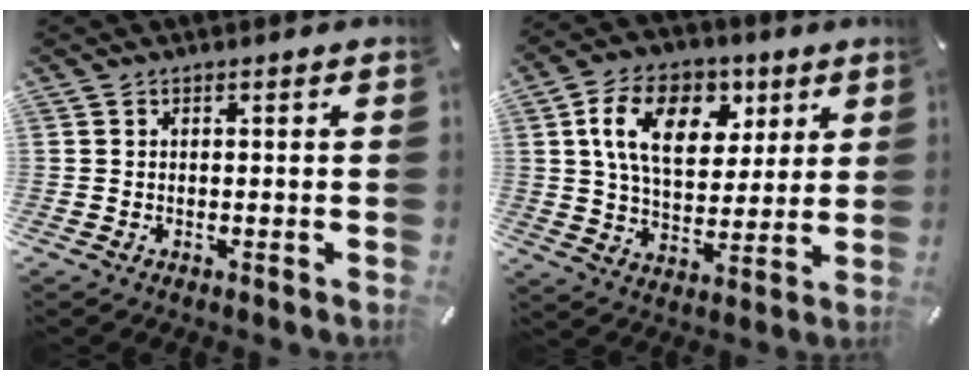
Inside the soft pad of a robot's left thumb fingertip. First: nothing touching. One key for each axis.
{"total": 15.3, "fx": 5.9, "fy": 10.5, "fz": 9.4, "tx": -0.156, "ty": -0.002, "tz": 0.110}